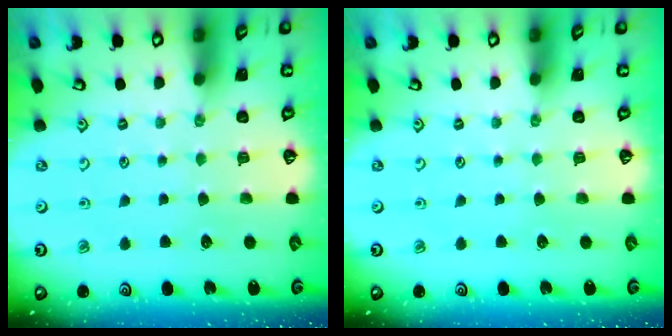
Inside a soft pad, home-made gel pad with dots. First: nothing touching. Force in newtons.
{"total": 0.0}